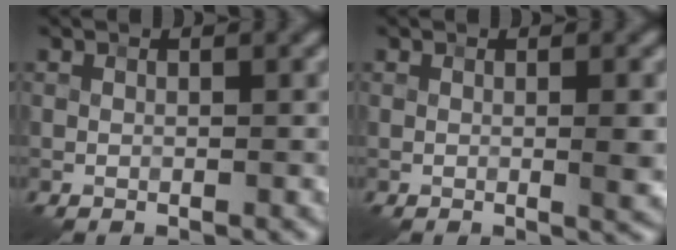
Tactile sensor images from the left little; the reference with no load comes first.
{"total": 2.3, "force": [0.1, 0.5, 2.2], "torque": [-0.029, -0.002, 0.003]}